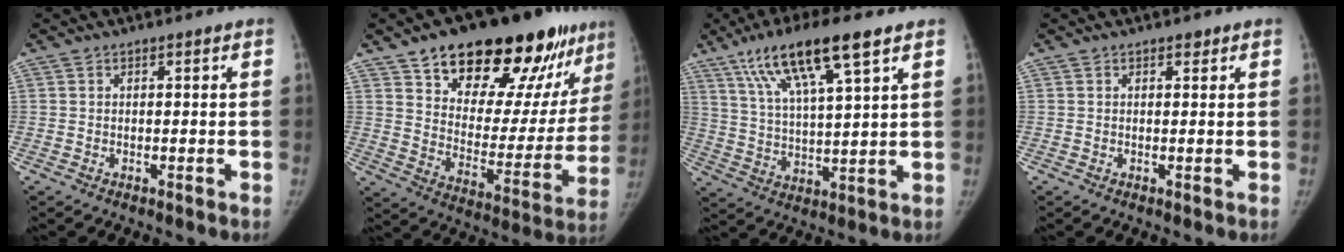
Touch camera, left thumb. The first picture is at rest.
{"total": 27.9, "force": [17.7, 12.5, 17.6], "torque": [-0.209, -0.050, 0.268]}
{"total": 15.0, "force": [8.7, 2.9, 11.8], "torque": [-0.212, -0.020, 0.165]}
{"total": 0.7, "force": [0.5, 0.4, 0.2], "torque": [0.004, -0.004, 0.005]}